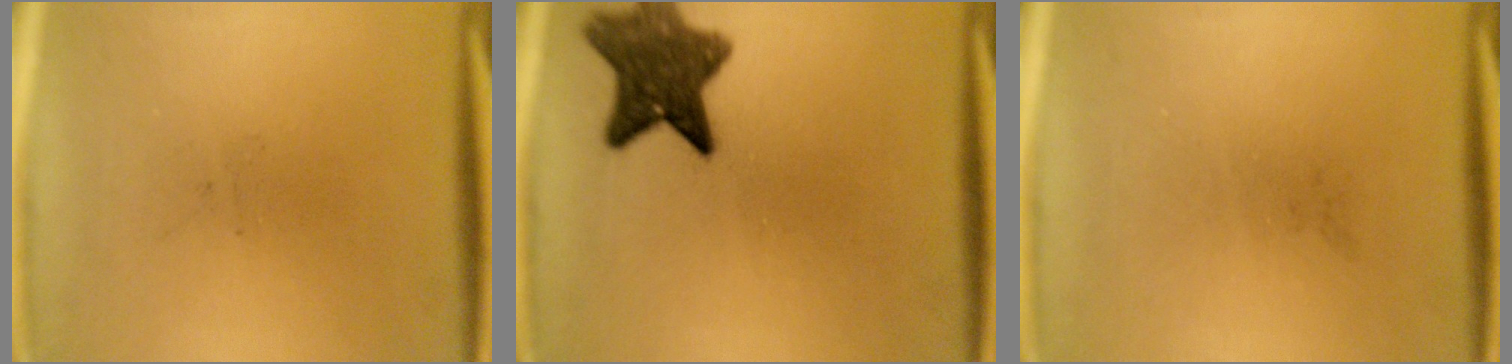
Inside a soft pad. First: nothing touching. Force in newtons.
{"total": 8.9}
{"total": 0.0}